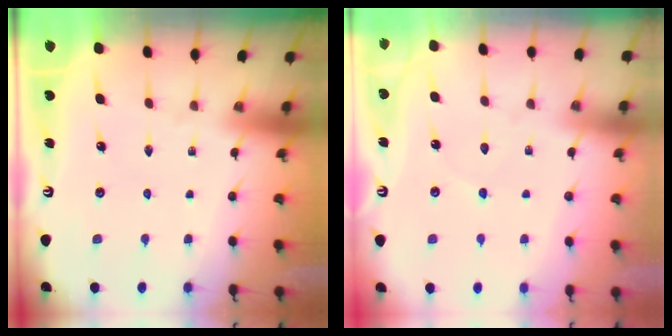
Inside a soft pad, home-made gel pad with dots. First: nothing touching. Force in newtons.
{"total": 2.3, "press": 2.3, "slide": 0.3}